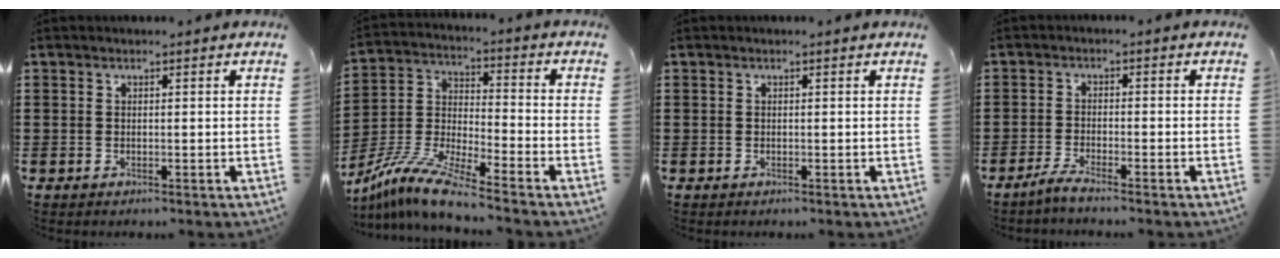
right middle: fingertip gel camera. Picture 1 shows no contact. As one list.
[{"total": 10.4, "force": [-9.2, 0.3, 4.8], "torque": [-0.113, 0.002, -0.189]}, {"total": 0.0}, {"total": 2.9, "force": [-2.6, -0.1, 1.3], "torque": [-0.029, -0.001, -0.052]}]